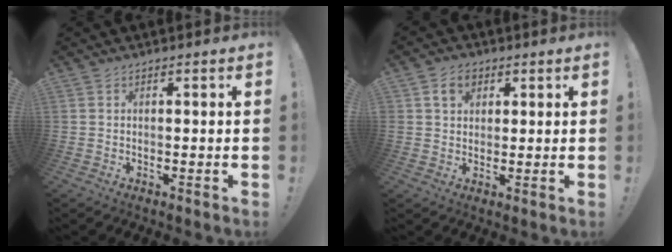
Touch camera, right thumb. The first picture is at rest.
{"total": 5.6, "force": [2.4, 4.3, 2.5], "torque": [-0.035, 0.000, 0.044]}